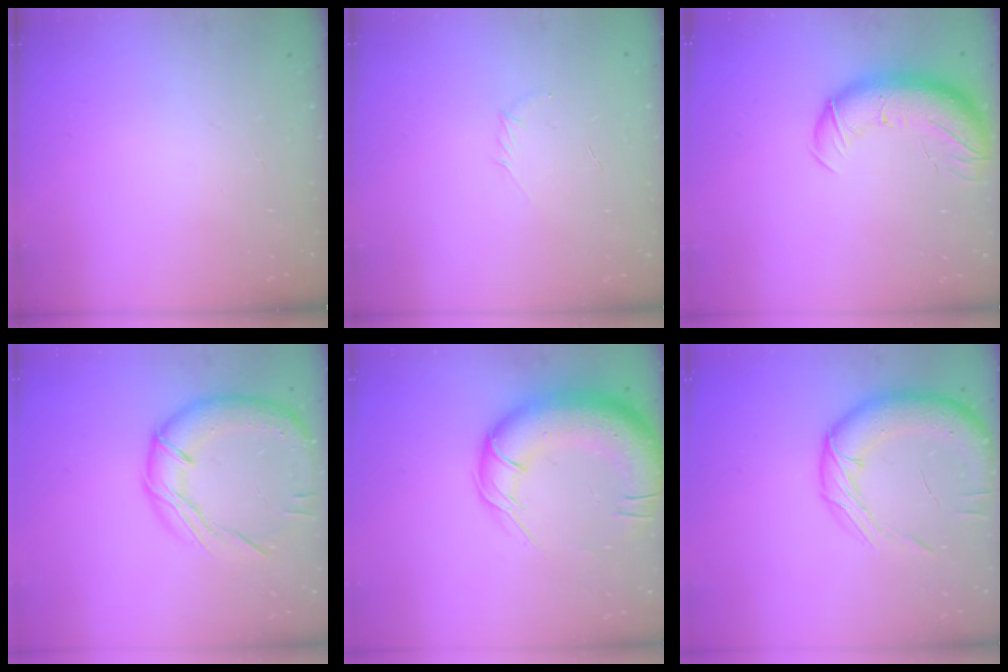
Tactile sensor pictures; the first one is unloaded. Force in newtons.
{"total": 2.8, "press": 2.7, "slide": 0.7}
{"total": 12.8, "press": 12.5, "slide": 3.1}
{"total": 17.0, "press": 16.9, "slide": 1.0}
{"total": 19.7, "press": 19.2, "slide": 4.8}
{"total": 15.7, "press": 15.6, "slide": 1.7}